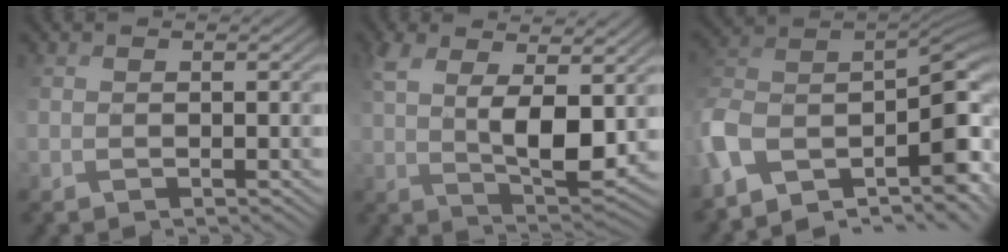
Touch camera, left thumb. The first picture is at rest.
{"total": 6.9, "force": [3.1, 2.0, 5.9], "torque": [-0.125, 0.001, 0.069]}
{"total": 10.3, "force": [-2.9, 4.8, 8.7], "torque": [-0.191, 0.008, -0.034]}